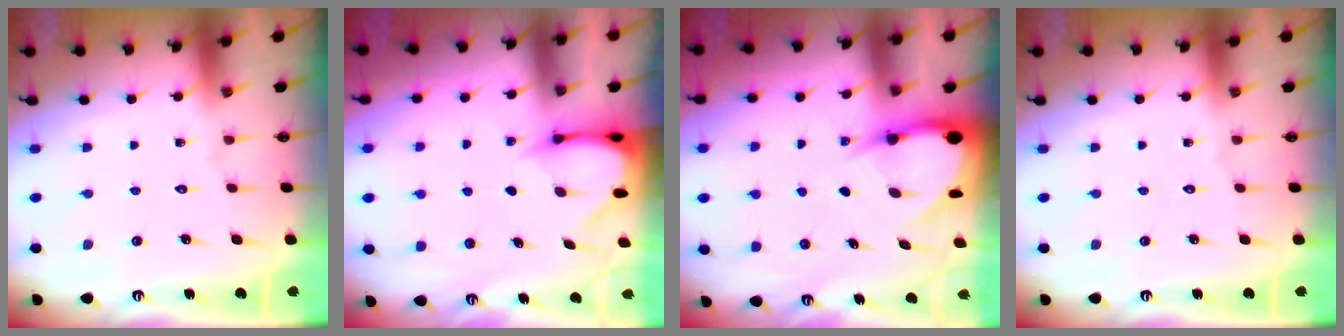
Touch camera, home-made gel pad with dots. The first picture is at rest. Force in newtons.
{"total": 3.5, "press": 3.4, "slide": 0.3}
{"total": 5.2, "press": 5.1, "slide": 0.7}
{"total": 0.0}